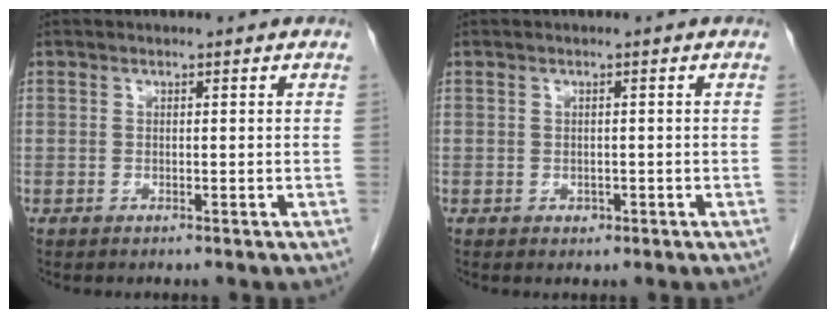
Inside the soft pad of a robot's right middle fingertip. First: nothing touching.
{"total": 0.9, "force": [-0.3, 0.7, 0.3], "torque": [-0.006, 0.001, -0.001]}